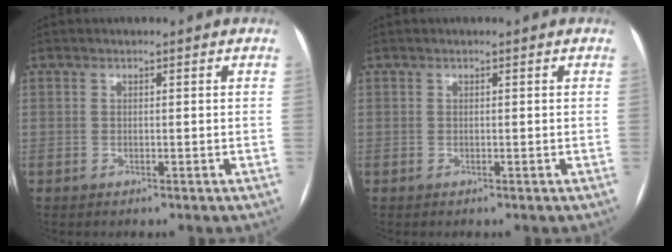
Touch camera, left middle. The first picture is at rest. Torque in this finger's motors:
{"motor_torque": [-0.01, 0.13, 0.08, 0.00]}